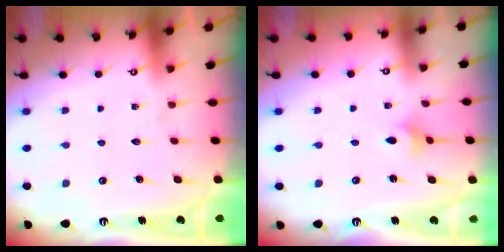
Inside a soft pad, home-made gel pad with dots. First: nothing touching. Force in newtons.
{"total": 2.8, "press": 2.8, "slide": 0.6}